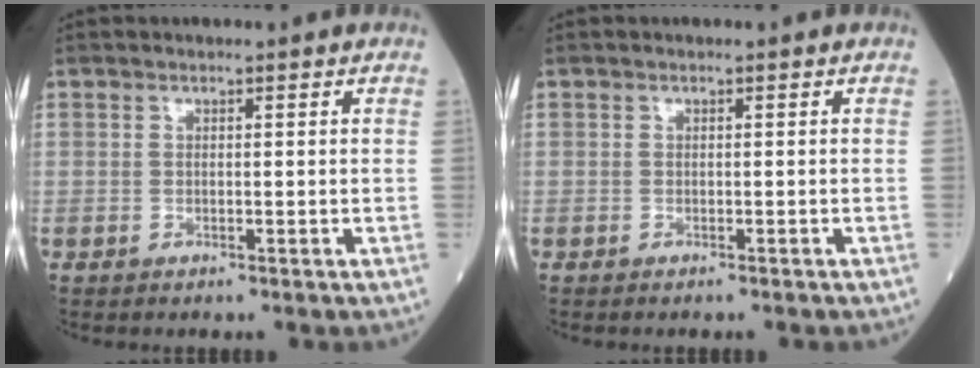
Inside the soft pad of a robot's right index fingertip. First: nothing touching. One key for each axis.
{"total": 1.0, "fx": -0.9, "fy": 0.1, "fz": 0.4, "tx": -0.003, "ty": -0.001, "tz": -0.012}